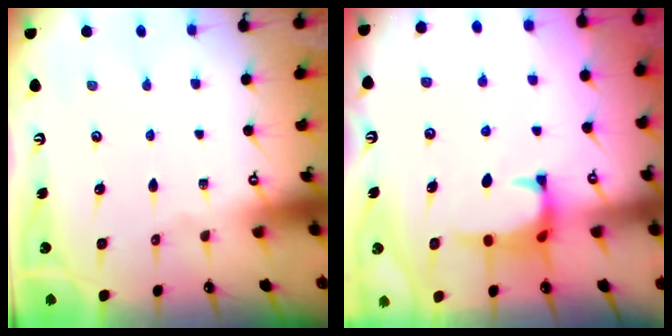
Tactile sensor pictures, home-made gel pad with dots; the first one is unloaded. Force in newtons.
{"total": 0.9, "press": 0.5, "slide": 0.8}